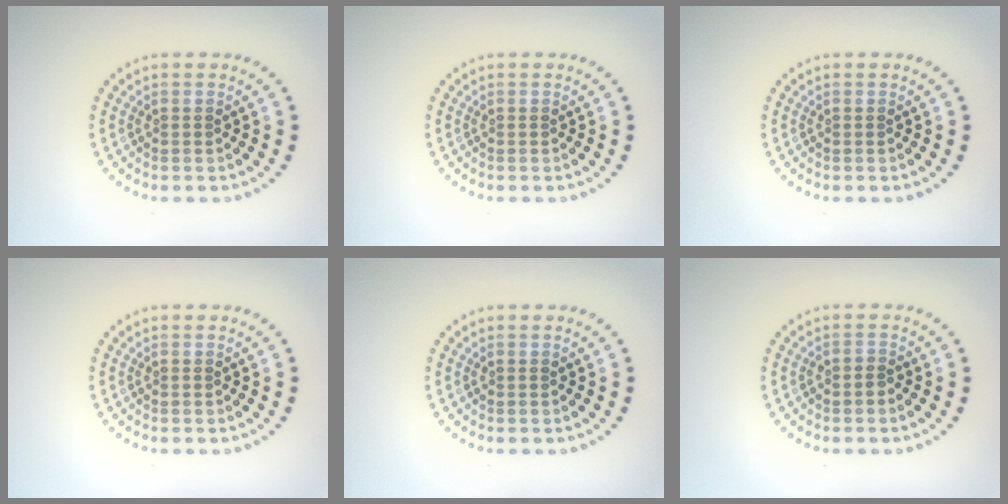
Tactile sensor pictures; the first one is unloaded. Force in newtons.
{"total": 0.0}
{"total": 0.0}
{"total": 0.0}
{"total": 0.0}
{"total": 0.7, "press": 0.4, "slide": 0.6}